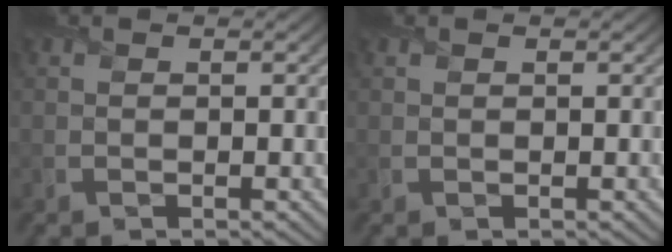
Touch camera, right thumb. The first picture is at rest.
{"total": 0.0}